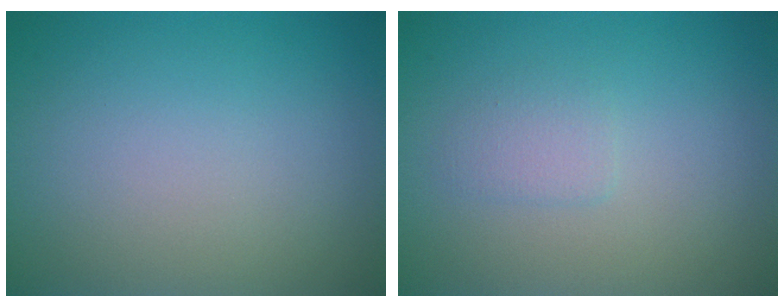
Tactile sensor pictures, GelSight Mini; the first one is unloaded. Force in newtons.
{"total": 1.3, "press": 1.3, "slide": 0.1}